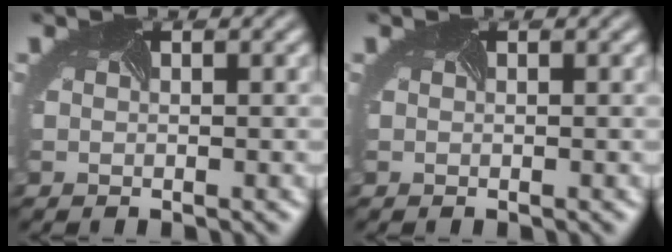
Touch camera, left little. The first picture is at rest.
{"total": 0.0}